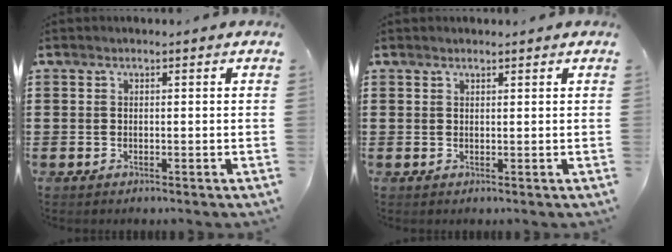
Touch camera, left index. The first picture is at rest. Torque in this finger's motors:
{"motor_torque": [1.71, -0.41, 0.07, -0.01]}